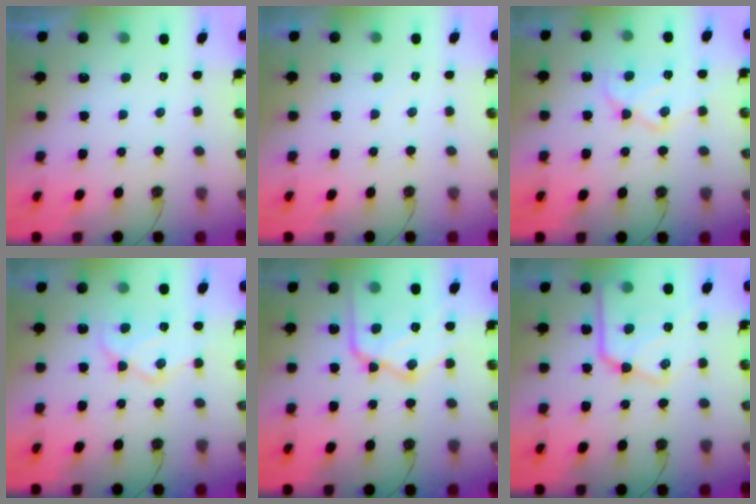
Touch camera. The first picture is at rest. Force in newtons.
{"total": 4.6, "press": 4.5, "slide": 0.8}
{"total": 14.9, "press": 14.9, "slide": 1.4}
{"total": 14.9, "press": 14.9, "slide": 1.4}
{"total": 19.6, "press": 19.5, "slide": 2.0}
{"total": 18.5, "press": 18.4, "slide": 1.5}